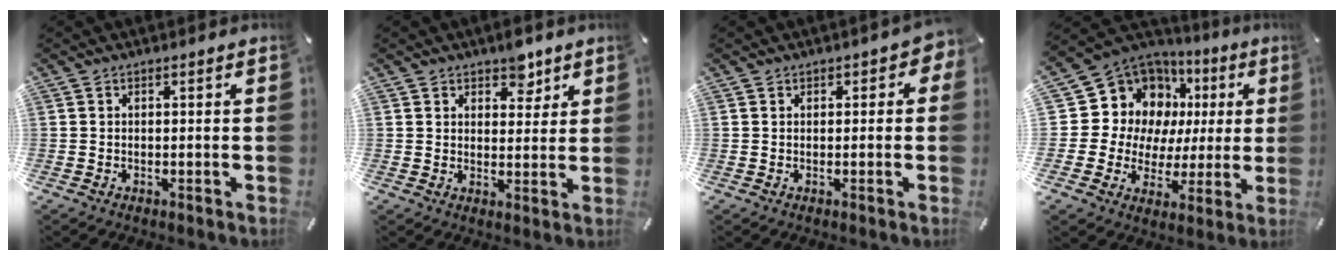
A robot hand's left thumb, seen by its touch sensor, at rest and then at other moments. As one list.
[{"total": 5.7, "force": [4.0, 3.5, 1.9], "torque": [-0.001, -0.022, 0.064]}, {"total": 1.9, "force": [0.5, 1.5, 1.0], "torque": [-0.002, 0.000, 0.004]}, {"total": 14.6, "force": [5.7, 12.5, 4.7], "torque": [-0.080, -0.054, 0.124]}]